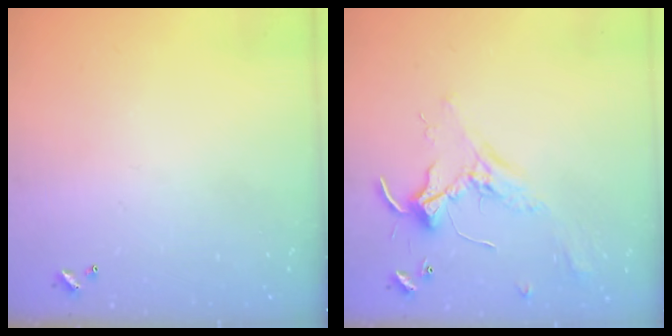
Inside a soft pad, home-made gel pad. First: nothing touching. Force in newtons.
{"total": 2.1, "press": 2.1, "slide": 0.5}